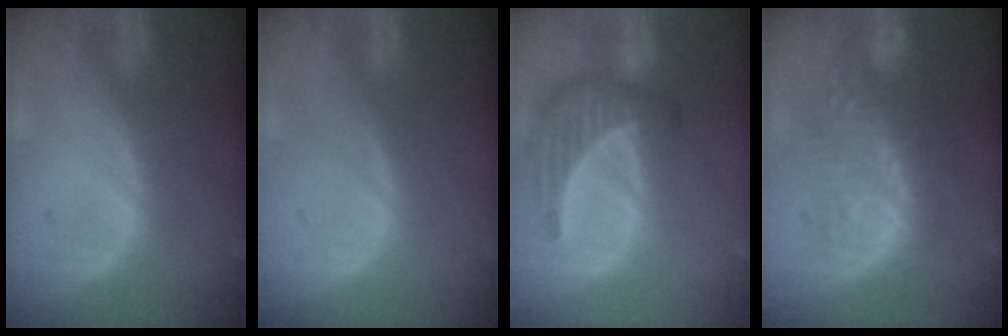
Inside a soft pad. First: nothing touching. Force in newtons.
{"total": 0.0}
{"total": 6.8, "press": 6.8, "slide": 0.7}
{"total": 8.8, "press": 8.6, "slide": 1.4}